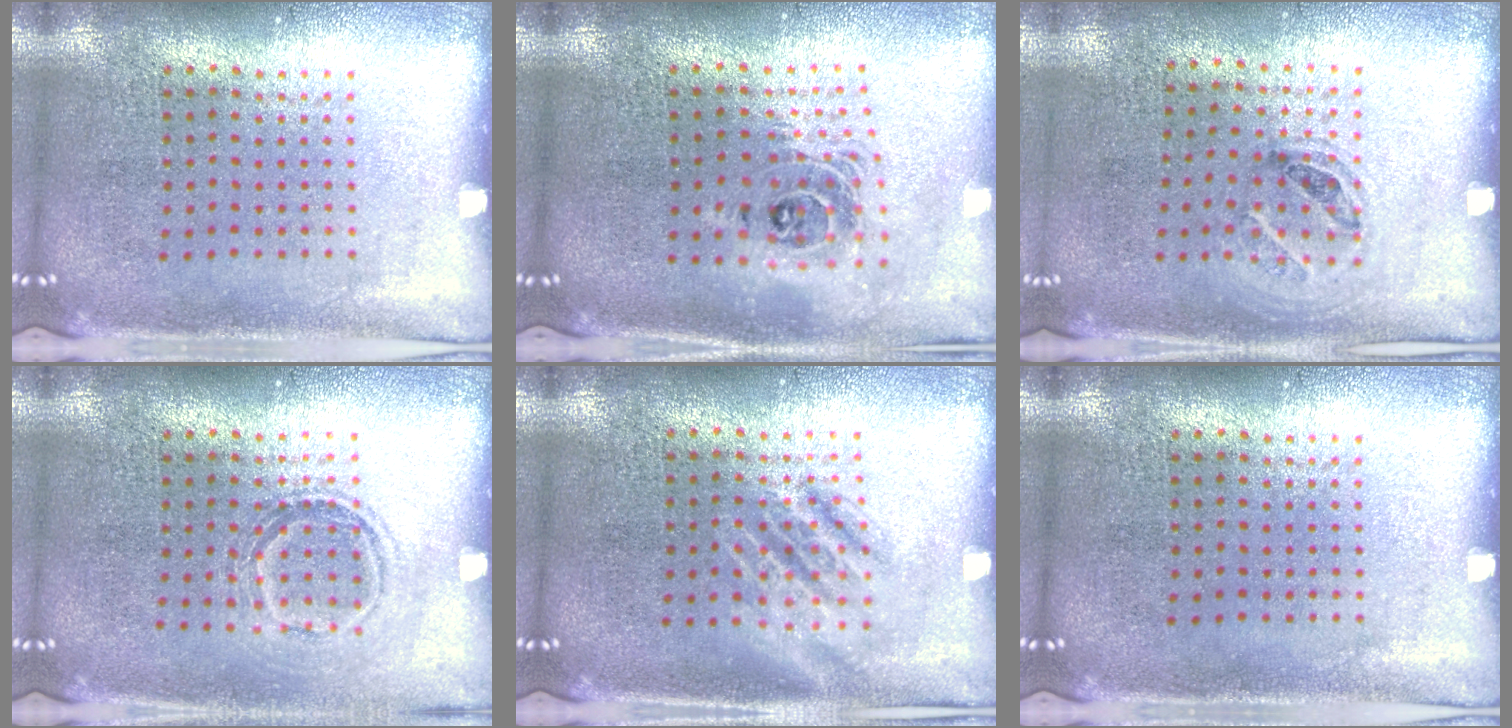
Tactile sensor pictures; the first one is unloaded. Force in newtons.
{"total": 1.8, "press": 1.4, "slide": 1.1}
{"total": 1.0, "press": 0.8, "slide": 0.6}
{"total": 1.2, "press": 1.0, "slide": 0.6}
{"total": 1.2, "press": 1.2, "slide": 0.2}
{"total": 0.0}